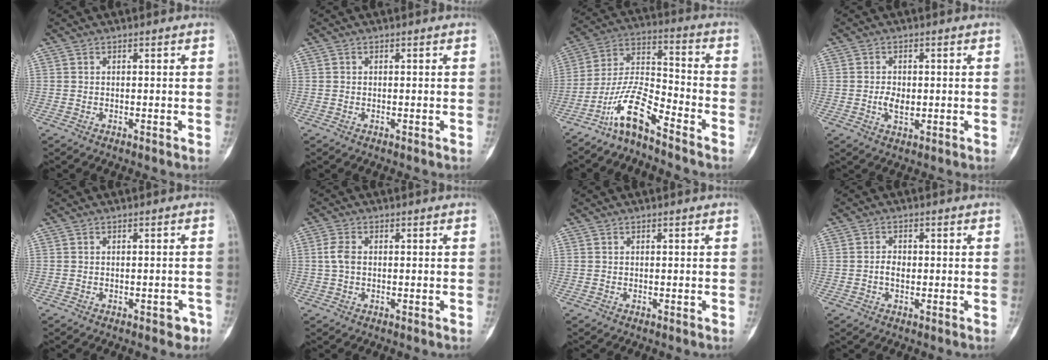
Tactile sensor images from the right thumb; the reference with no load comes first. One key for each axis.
{"total": 0.0}
{"total": 10.4, "fx": -7.8, "fy": 2.2, "fz": 6.6, "tx": -0.136, "ty": 0.079, "tz": -0.156}
{"total": 3.4, "fx": -0.3, "fy": 2.1, "fz": 2.6, "tx": -0.041, "ty": 0.000, "tz": -0.004}
{"total": 2.4, "fx": -1.4, "fy": 1.3, "fz": 1.4, "tx": -0.005, "ty": 0.012, "tz": -0.014}
{"total": 3.1, "fx": 0.1, "fy": 1.9, "fz": 2.4, "tx": -0.057, "ty": 0.007, "tz": -0.001}
{"total": 0.0}
{"total": 2.1, "fx": -0.3, "fy": 1.4, "fz": 1.6, "tx": -0.024, "ty": 0.007, "tz": -0.009}